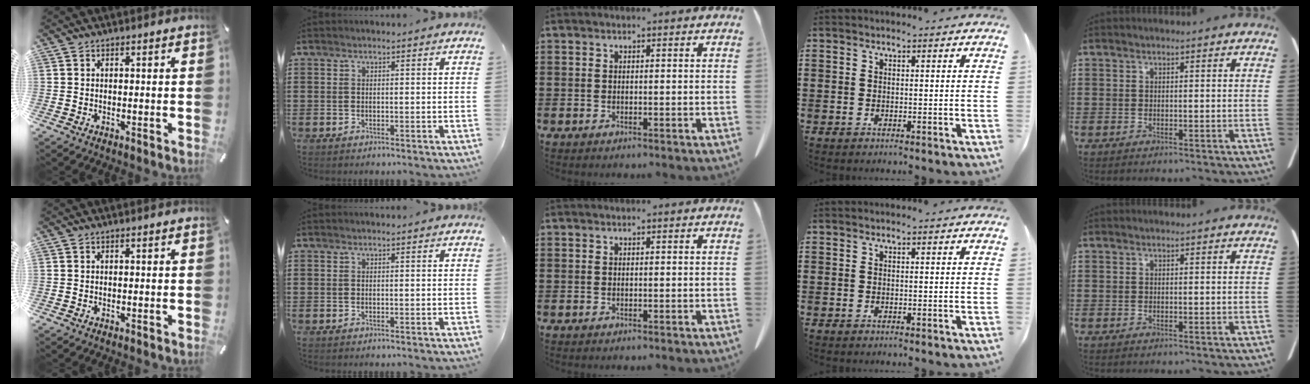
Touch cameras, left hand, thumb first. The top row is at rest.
{}